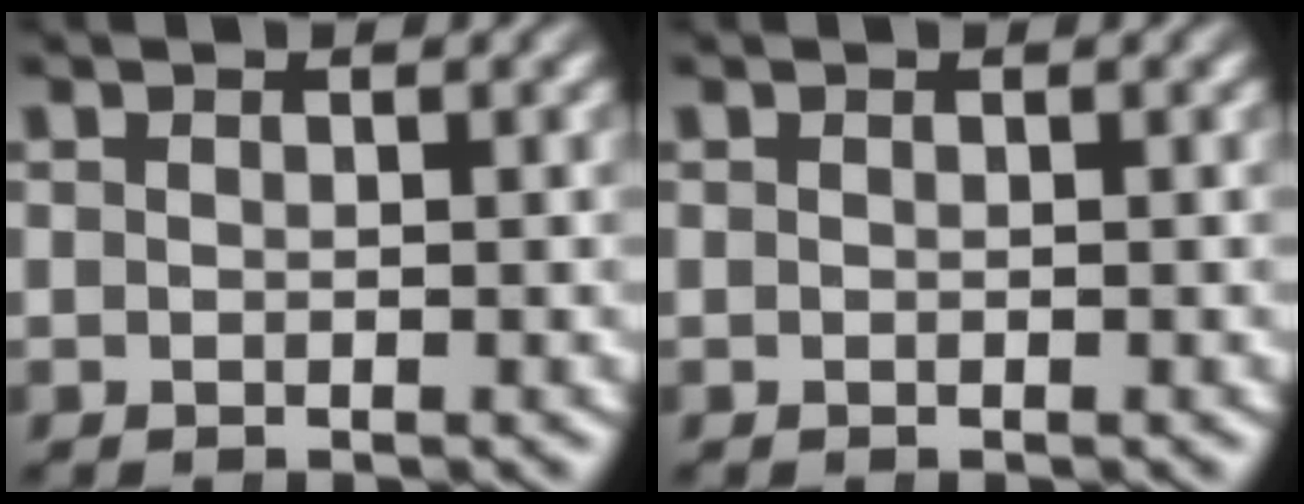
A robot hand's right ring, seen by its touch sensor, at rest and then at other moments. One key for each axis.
{"total": 0.0}